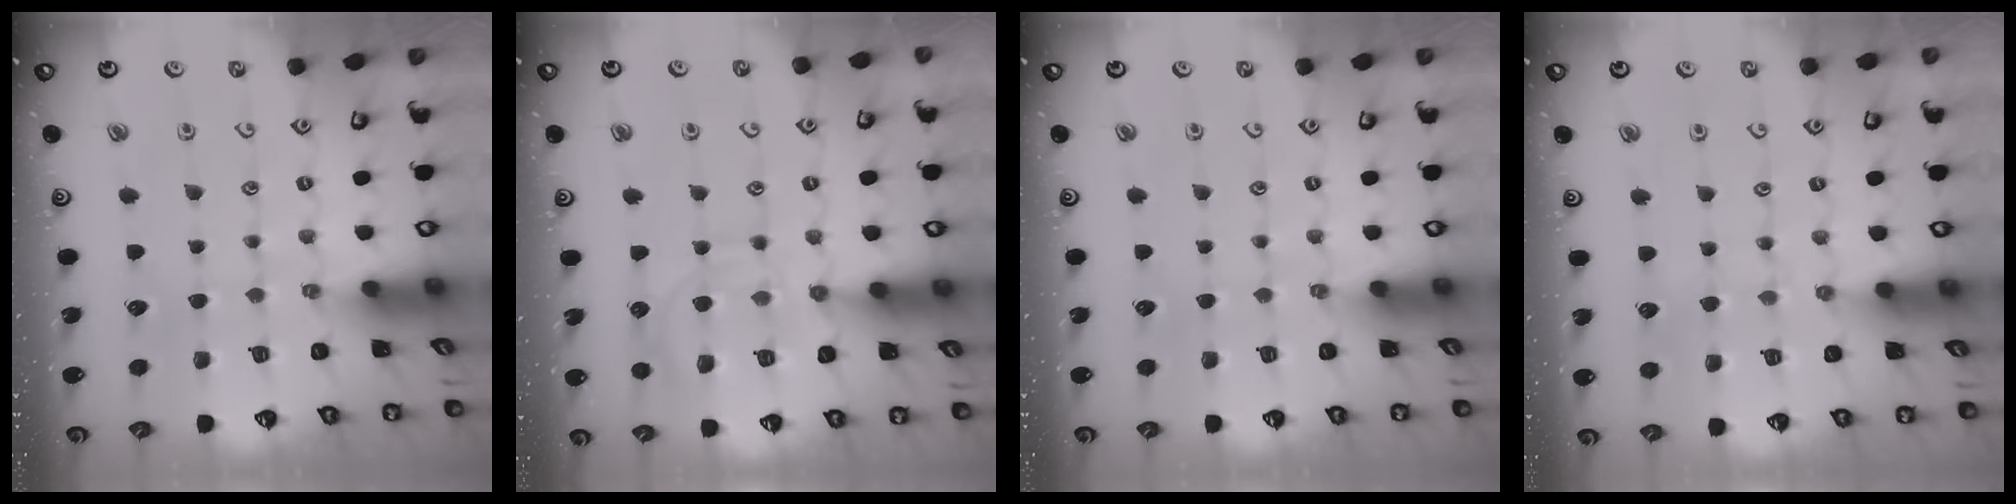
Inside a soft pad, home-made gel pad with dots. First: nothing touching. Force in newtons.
{"total": 11.9, "press": 11.9, "slide": 1.2}
{"total": 0.0}
{"total": 2.6, "press": 2.6, "slide": 0.3}